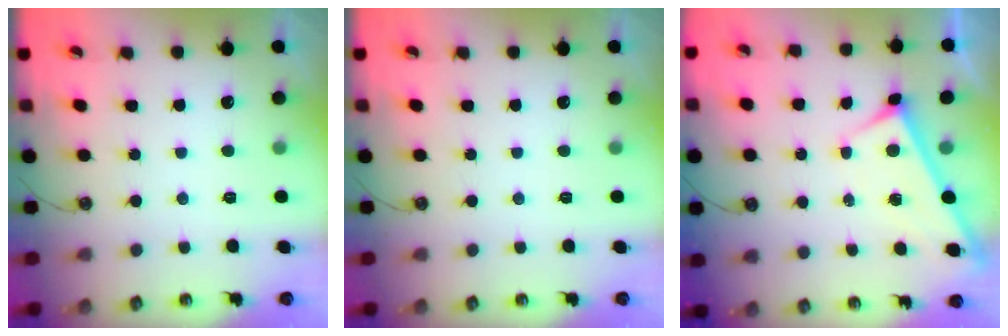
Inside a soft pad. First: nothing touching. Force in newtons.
{"total": 0.0}
{"total": 3.0, "press": 3.0, "slide": 0.3}